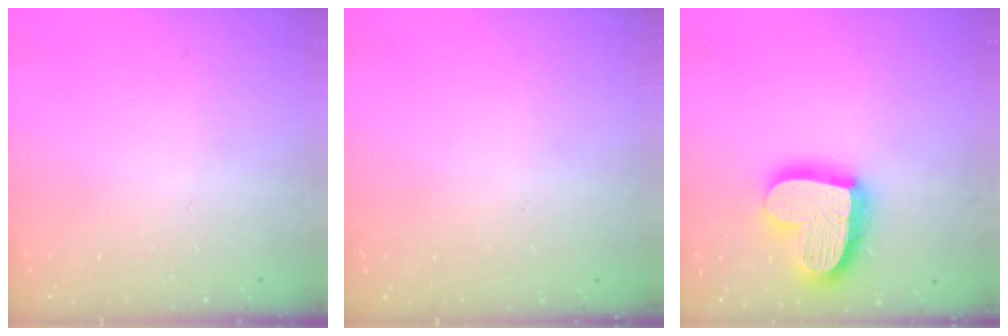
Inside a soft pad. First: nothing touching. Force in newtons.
{"total": 0.0}
{"total": 21.1, "press": 21.0, "slide": 1.8}